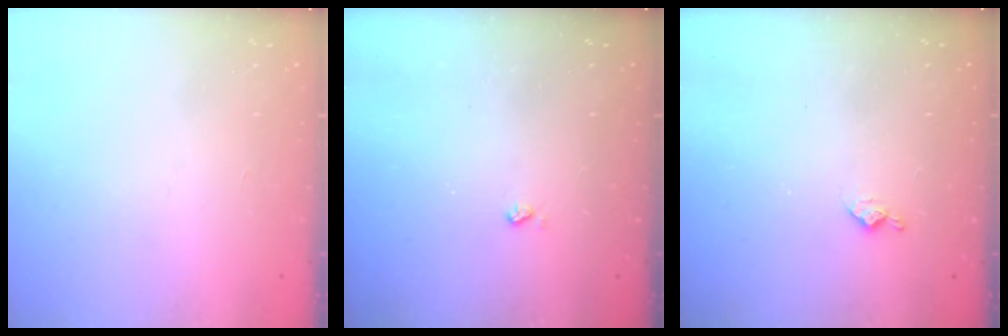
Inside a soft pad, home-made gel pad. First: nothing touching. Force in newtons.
{"total": 2.5, "press": 2.5, "slide": 0.5}
{"total": 6.8, "press": 6.7, "slide": 0.5}